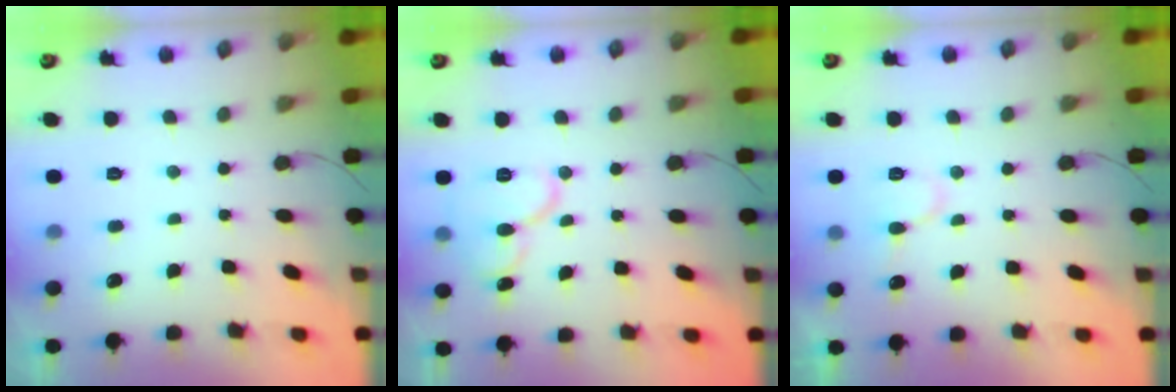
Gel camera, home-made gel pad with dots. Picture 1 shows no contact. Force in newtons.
{"total": 10.3, "press": 10.2, "slide": 1.2}
{"total": 7.8, "press": 7.8, "slide": 0.9}